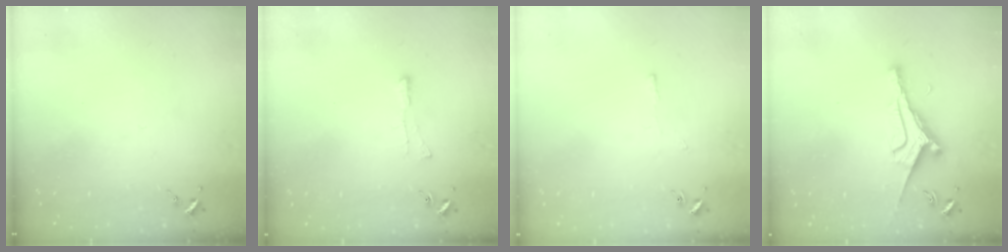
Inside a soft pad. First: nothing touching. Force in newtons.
{"total": 4.2, "press": 4.2, "slide": 0.5}
{"total": 2.3, "press": 2.3, "slide": 0.4}
{"total": 9.3, "press": 9.2, "slide": 1.1}